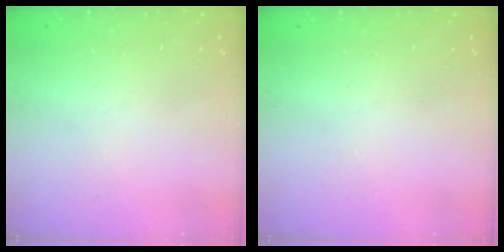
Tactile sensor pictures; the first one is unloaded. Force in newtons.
{"total": 0.0}